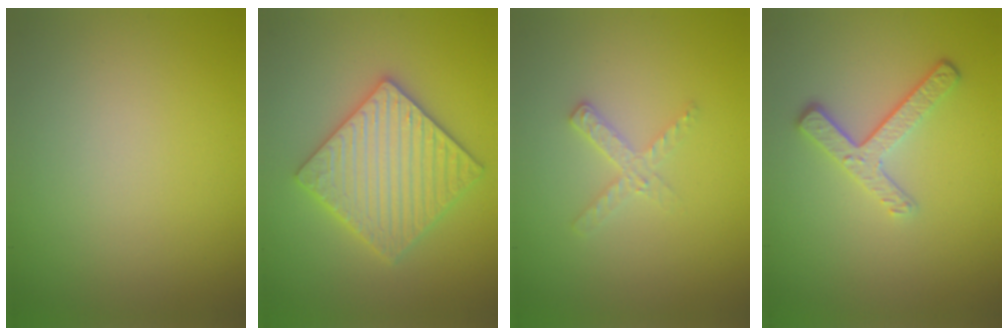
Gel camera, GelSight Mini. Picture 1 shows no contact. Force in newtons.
{"total": 5.9, "press": 5.8, "slide": 1.1}
{"total": 1.7, "press": 1.7, "slide": 0.2}
{"total": 3.2, "press": 2.4, "slide": 2.0}